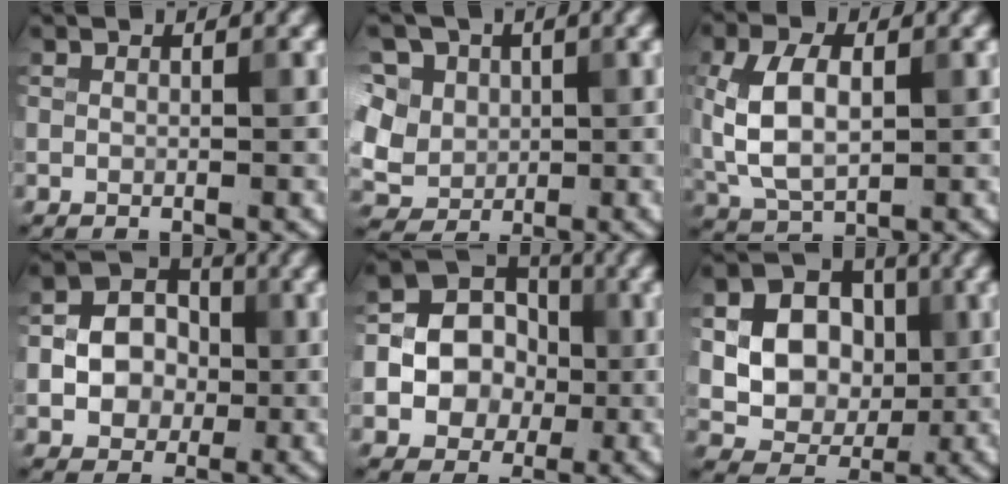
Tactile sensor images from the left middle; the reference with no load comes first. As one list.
[{"total": 9.1, "force": [3.8, 7.0, 4.4], "torque": [-0.088, 0.016, 0.050]}, {"total": 5.9, "force": [0.7, 3.5, 4.6], "torque": [-0.101, 0.006, 0.016]}, {"total": 5.8, "force": [-0.5, 4.9, 3.0], "torque": [-0.031, 0.007, -0.020]}, {"total": 9.7, "force": [-1.2, 8.6, 4.2], "torque": [-0.072, 0.008, -0.043]}, {"total": 11.4, "force": [1.6, 9.8, 5.5], "torque": [-0.105, 0.021, 0.029]}]